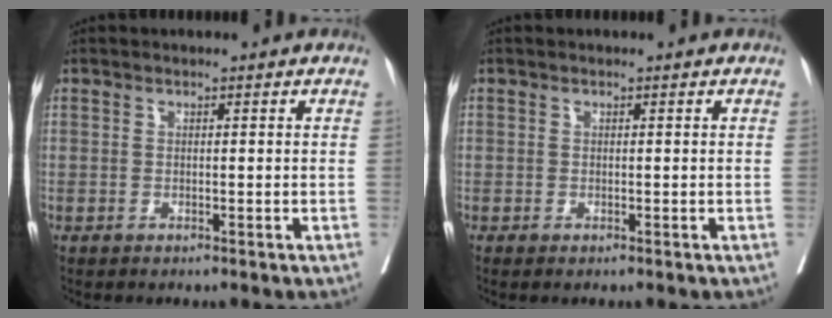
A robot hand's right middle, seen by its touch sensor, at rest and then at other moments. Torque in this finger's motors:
{"motor_torque": [0.83, -1.31, -0.02, 0.00]}